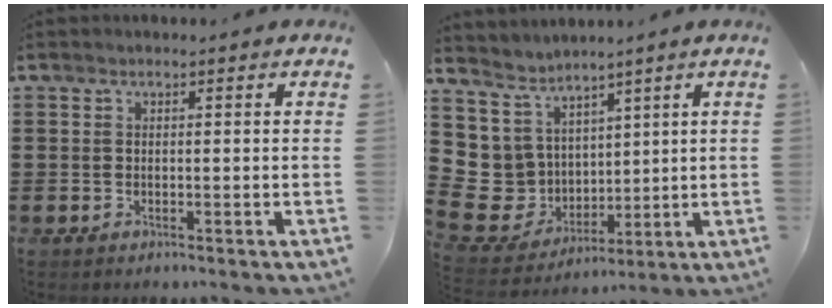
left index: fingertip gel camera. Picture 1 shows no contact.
{"total": 8.3, "force": [1.9, 8.0, 1.2], "torque": [-0.092, -0.019, 0.042]}